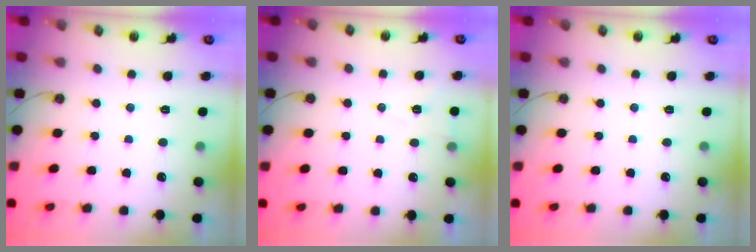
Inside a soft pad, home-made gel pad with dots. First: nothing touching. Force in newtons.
{"total": 5.4, "press": 3.2, "slide": 4.3}
{"total": 0.0}